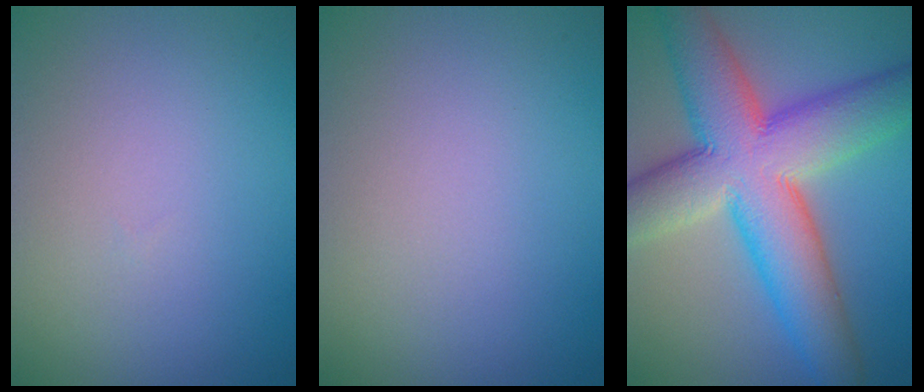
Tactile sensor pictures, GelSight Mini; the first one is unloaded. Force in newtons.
{"total": 0.0}
{"total": 13.0, "press": 13.0, "slide": 0.5}